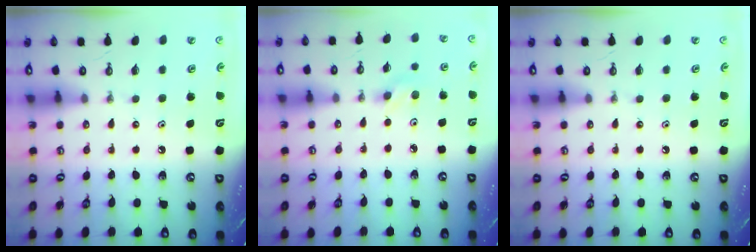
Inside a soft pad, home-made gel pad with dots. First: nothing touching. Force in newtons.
{"total": 4.6, "press": 3.9, "slide": 2.3}
{"total": 0.0}